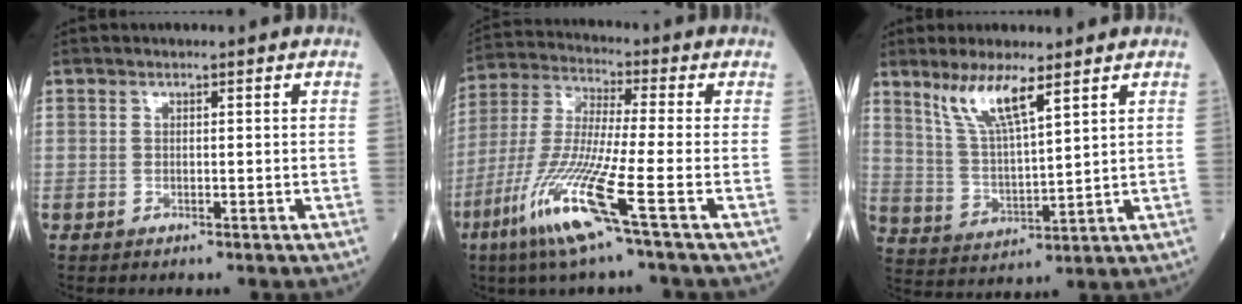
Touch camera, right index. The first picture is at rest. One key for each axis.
{"total": 13.5, "fx": -6.6, "fy": -0.9, "fz": 11.7, "tx": -0.255, "ty": -0.033, "tz": -0.135}
{"total": 8.5, "fx": 5.6, "fy": 1.1, "fz": 6.3, "tx": -0.129, "ty": -0.003, "tz": 0.113}